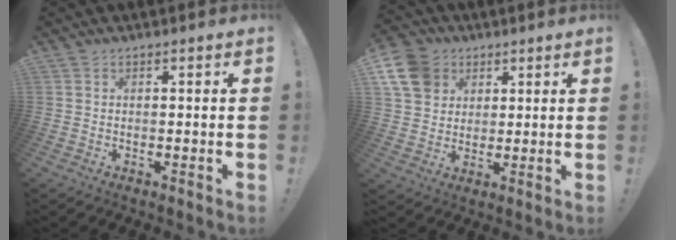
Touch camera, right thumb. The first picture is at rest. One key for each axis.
{"total": 12.5, "fx": 4.9, "fy": 10.5, "fz": 4.8, "tx": -0.075, "ty": -0.024, "tz": 0.100}